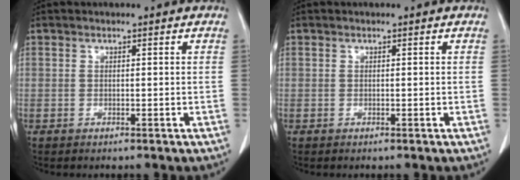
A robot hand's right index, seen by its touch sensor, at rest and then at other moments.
{"total": 0.0}